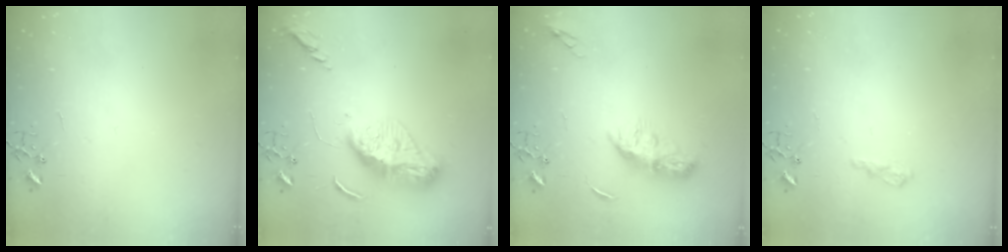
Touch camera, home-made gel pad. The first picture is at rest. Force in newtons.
{"total": 15.6, "press": 15.5, "slide": 1.6}
{"total": 9.8, "press": 9.8, "slide": 0.5}
{"total": 9.8, "press": 9.7, "slide": 1.0}